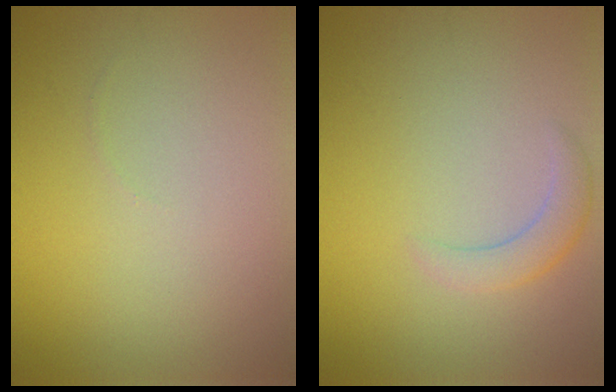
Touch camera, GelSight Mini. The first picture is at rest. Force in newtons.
{"total": 2.2, "press": 2.1, "slide": 0.2}